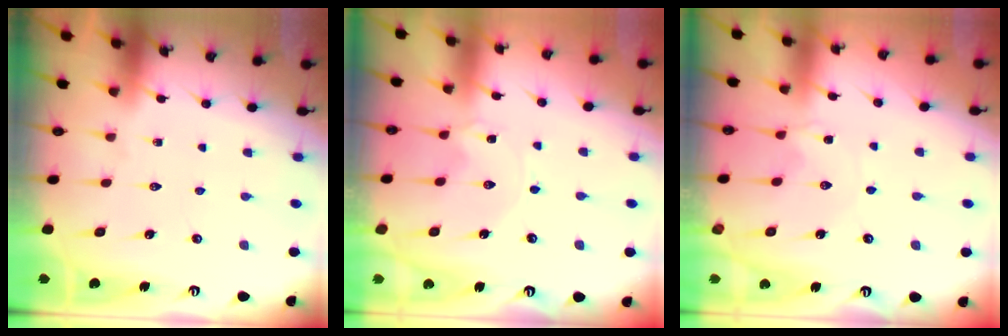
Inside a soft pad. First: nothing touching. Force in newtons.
{"total": 1.1, "press": 1.0, "slide": 0.2}
{"total": 0.8, "press": 0.7, "slide": 0.2}